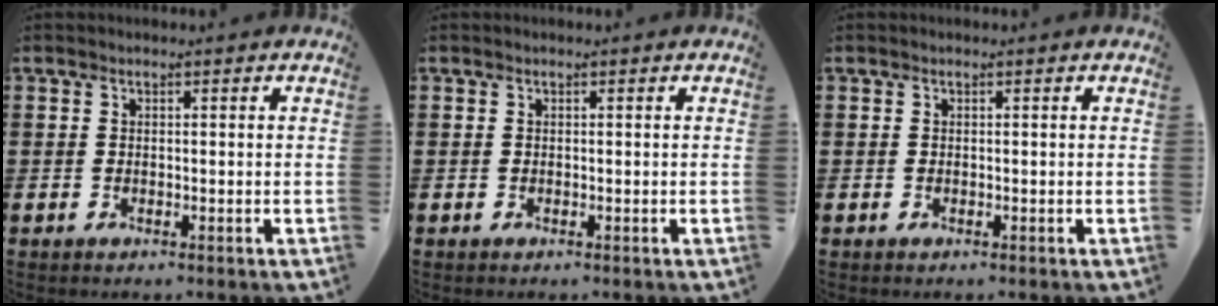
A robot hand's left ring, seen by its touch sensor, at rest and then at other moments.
{"total": 0.0}
{"total": 0.0}